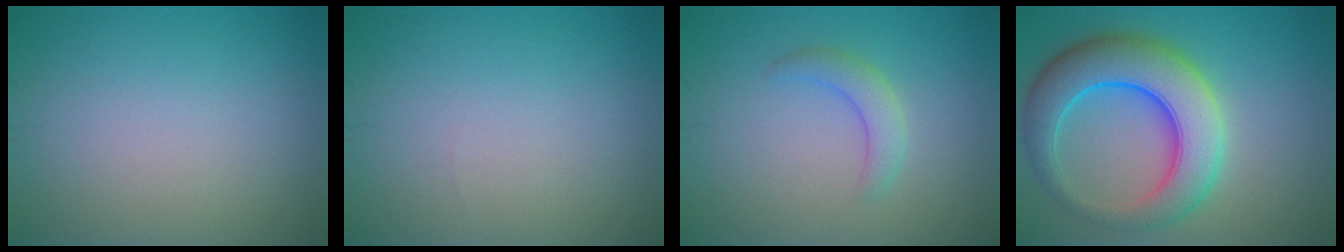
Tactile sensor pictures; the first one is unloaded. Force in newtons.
{"total": 0.0}
{"total": 2.3, "press": 2.3, "slide": 0.2}
{"total": 9.2, "press": 9.2, "slide": 0.3}